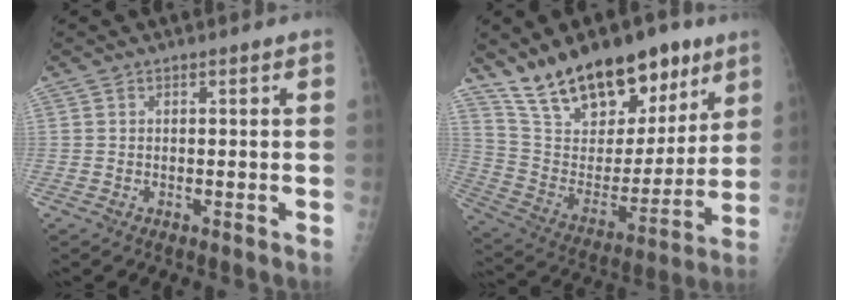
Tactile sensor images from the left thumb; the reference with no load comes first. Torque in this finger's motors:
{"motor_torque": [0.52, 0.52, 1.32, -1.44, 0.11]}